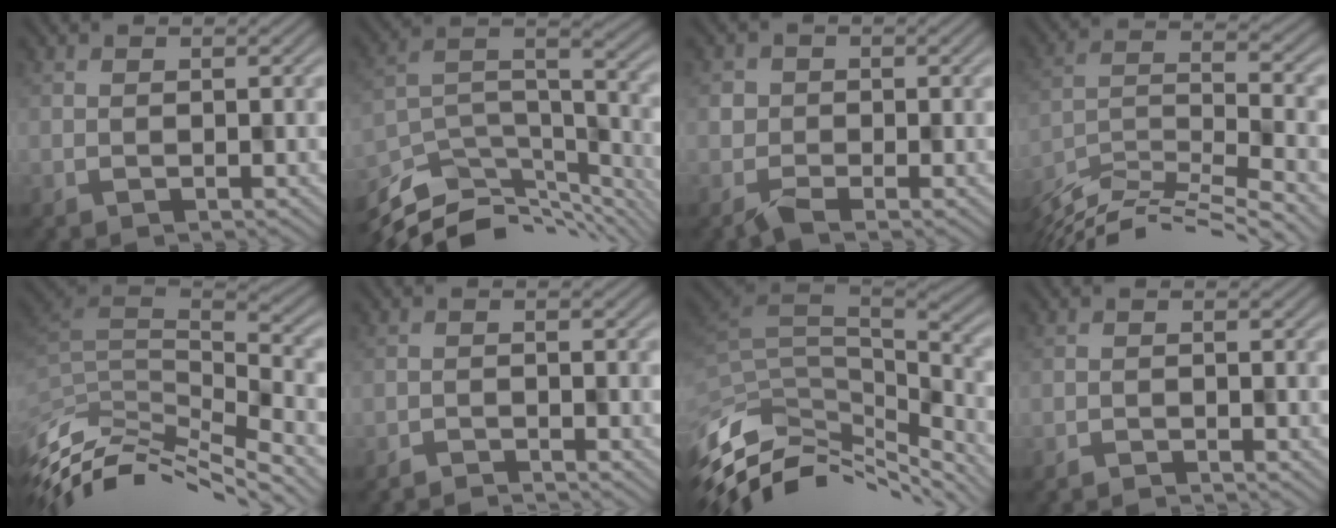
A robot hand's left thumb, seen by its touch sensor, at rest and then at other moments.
{"total": 11.4, "force": [-9.1, 3.9, 5.7], "torque": [-0.115, -0.002, -0.146]}
{"total": 1.7, "force": [-1.3, 1.1, 0.3], "torque": [-0.003, -0.002, -0.030]}
{"total": 12.2, "force": [-9.8, 2.4, 6.7], "torque": [-0.120, -0.007, -0.169]}
{"total": 9.7, "force": [-5.7, 3.4, 7.1], "torque": [-0.166, 0.004, -0.093]}
{"total": 2.3, "force": [-2.3, 0.0, 0.2], "torque": [0.001, 0.001, -0.043]}
{"total": 10.8, "force": [-5.5, 5.3, 7.6], "torque": [-0.176, -0.003, -0.075]}
{"total": 1.6, "force": [-1.6, 0.0, 0.0], "torque": [0.003, 0.001, -0.028]}